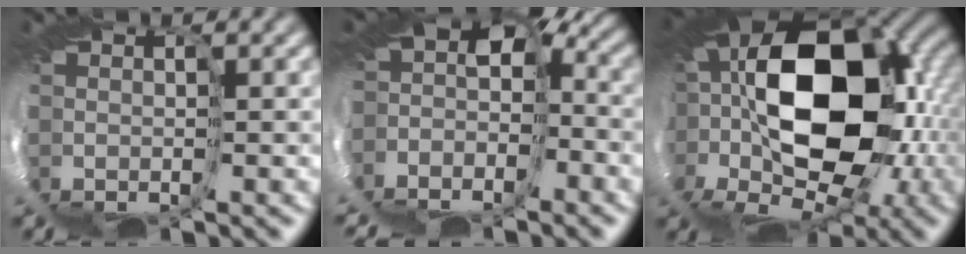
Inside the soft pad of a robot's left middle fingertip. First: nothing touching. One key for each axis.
{"total": 5.8, "fx": -4.7, "fy": 2.7, "fz": 2.0, "tx": -0.052, "ty": -0.024, "tz": -0.032}
{"total": 12.6, "fx": 0.8, "fy": 7.6, "fz": 10.0, "tx": -0.144, "ty": 0.006, "tz": 0.011}